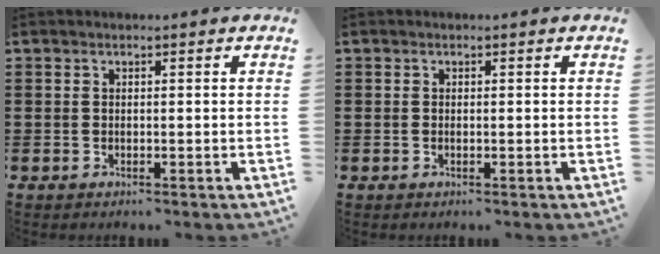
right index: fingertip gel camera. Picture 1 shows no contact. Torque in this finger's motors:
{"motor_torque": [-0.12, 0.83, 0.02, 0.01]}